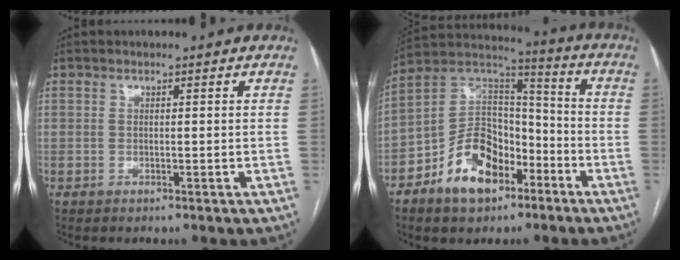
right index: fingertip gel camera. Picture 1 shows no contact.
{"total": 13.9, "force": [-7.1, 8.8, 8.2], "torque": [-0.158, 0.031, -0.121]}